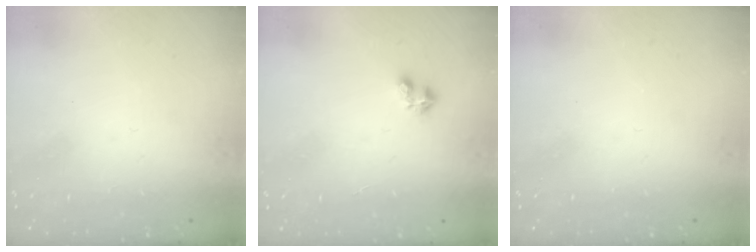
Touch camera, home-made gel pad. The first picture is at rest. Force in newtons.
{"total": 2.4, "press": 2.3, "slide": 0.6}
{"total": 0.0}